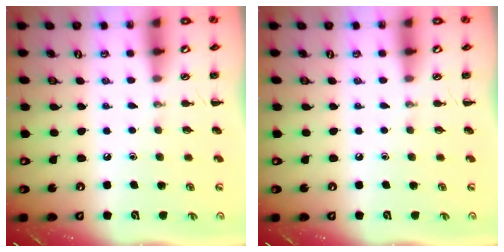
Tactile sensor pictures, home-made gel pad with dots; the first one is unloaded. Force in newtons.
{"total": 0.0}